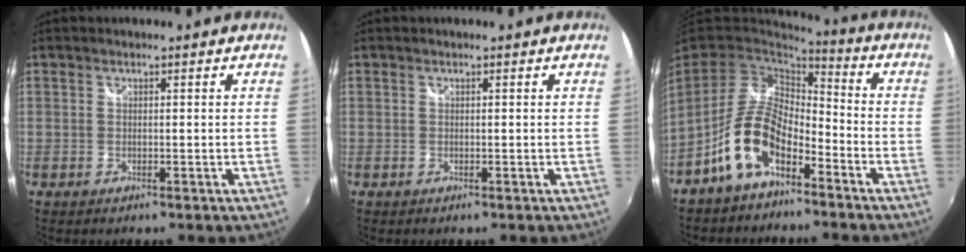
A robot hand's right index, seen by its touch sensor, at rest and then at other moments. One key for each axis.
{"total": 0.0}
{"total": 11.8, "fx": -6.5, "fy": 5.9, "fz": 7.9, "tx": -0.164, "ty": 0.009, "tz": -0.120}